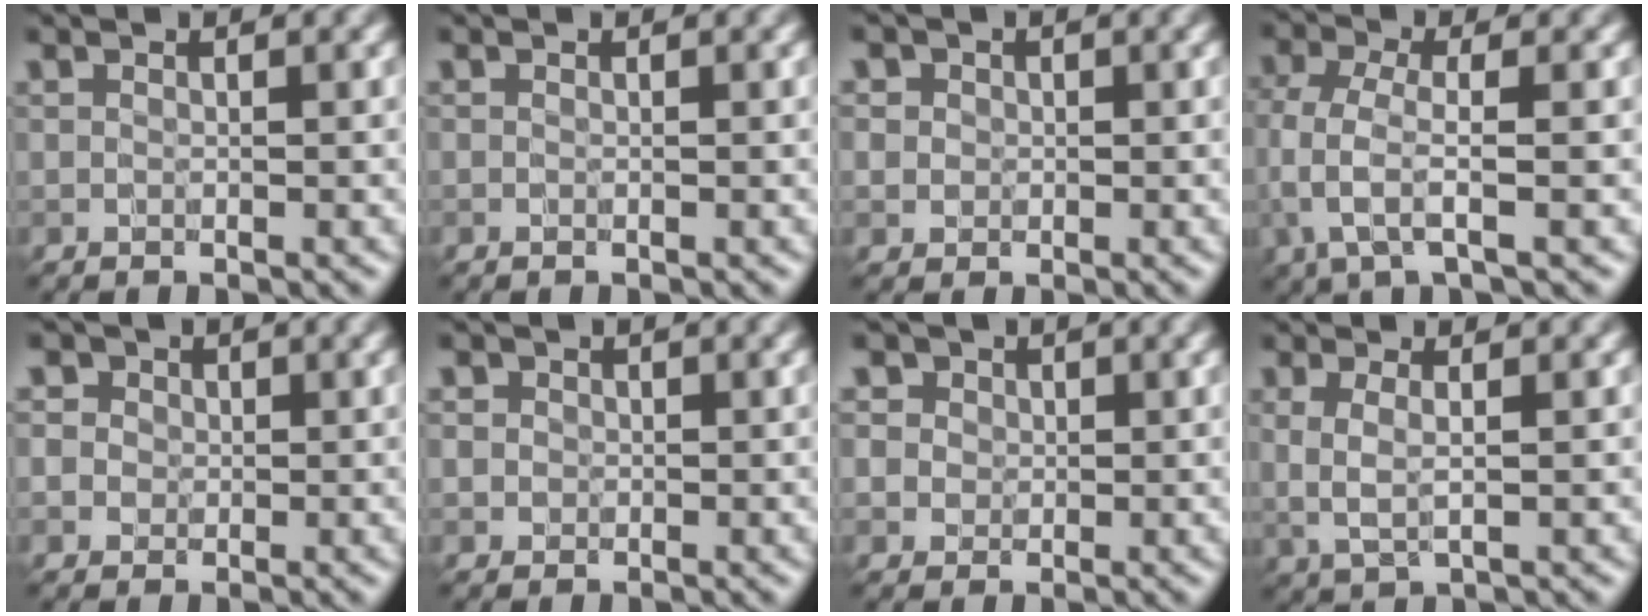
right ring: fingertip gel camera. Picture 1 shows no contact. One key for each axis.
{"total": 0.0}
{"total": 2.0, "fx": 0.7, "fy": 1.8, "fz": 0.5, "tx": 0.002, "ty": 0.006, "tz": 0.009}
{"total": 3.1, "fx": -0.9, "fy": 1.0, "fz": 2.8, "tx": -0.066, "ty": -0.002, "tz": -0.022}
{"total": 4.1, "fx": 1.7, "fy": 3.4, "fz": 1.3, "tx": -0.002, "ty": 0.021, "tz": 0.005}
{"total": 1.6, "fx": 0.3, "fy": 1.5, "fz": 0.3, "tx": 0.018, "ty": 0.007, "tz": -0.007}
{"total": 4.4, "fx": 2.2, "fy": 3.6, "fz": 1.5, "tx": -0.012, "ty": 0.011, "tz": 0.019}
{"total": 1.6, "fx": 0.2, "fy": 0.4, "fz": 1.5, "tx": -0.032, "ty": -0.008, "tz": 0.006}